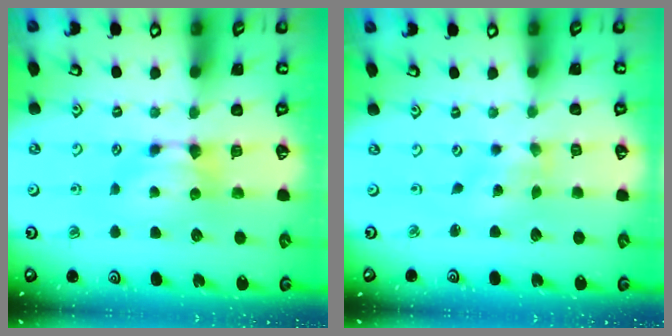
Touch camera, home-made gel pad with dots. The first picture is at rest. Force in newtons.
{"total": 2.9, "press": 2.8, "slide": 1.0}